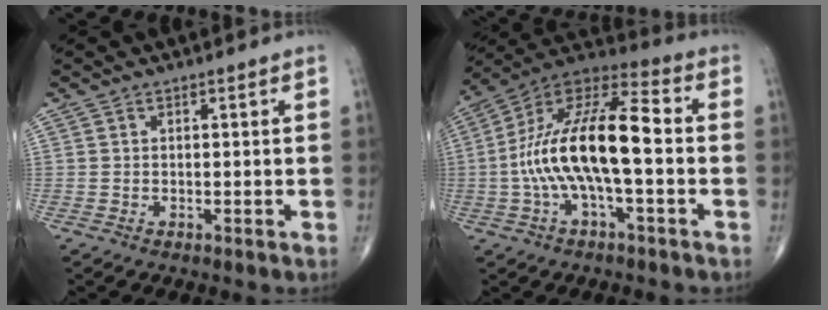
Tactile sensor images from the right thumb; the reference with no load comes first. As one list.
[{"total": 18.5, "force": [-1.8, 6.7, 17.1], "torque": [-0.331, 0.050, -0.039]}]